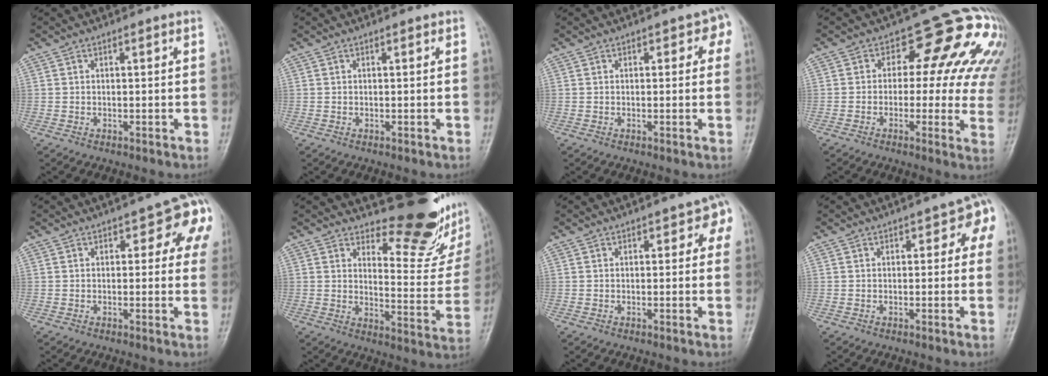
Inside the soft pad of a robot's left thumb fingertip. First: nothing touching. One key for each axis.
{"total": 0.0}
{"total": 3.4, "fx": 1.0, "fy": 2.0, "fz": 2.6, "tx": 0.000, "ty": 0.003, "tz": 0.002}
{"total": 15.4, "fx": 4.5, "fy": 9.0, "fz": 11.6, "tx": -0.079, "ty": 0.003, "tz": 0.028}
{"total": 8.5, "fx": 2.7, "fy": 4.1, "fz": 6.9, "tx": -0.033, "ty": 0.003, "tz": 0.017}
{"total": 15.0, "fx": 13.1, "fy": 4.4, "fz": 6.1, "tx": -0.040, "ty": -0.138, "tz": 0.165}
{"total": 4.2, "fx": 1.1, "fy": 2.4, "fz": 3.3, "tx": -0.004, "ty": 0.004, "tz": 0.000}
{"total": 4.9, "fx": 1.0, "fy": 2.8, "fz": 4.0, "tx": -0.008, "ty": 0.009, "tz": -0.002}